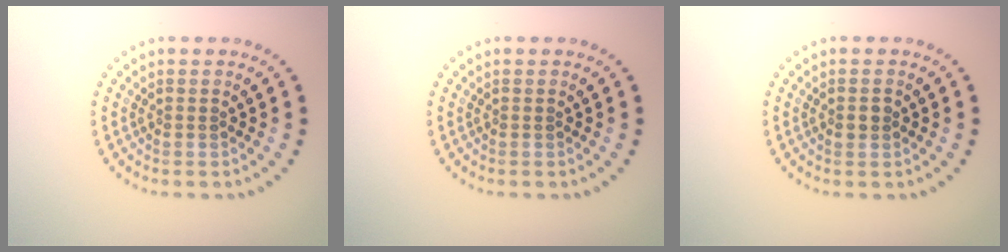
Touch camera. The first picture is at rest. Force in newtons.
{"total": 0.0}
{"total": 0.9, "press": 0.8, "slide": 0.2}